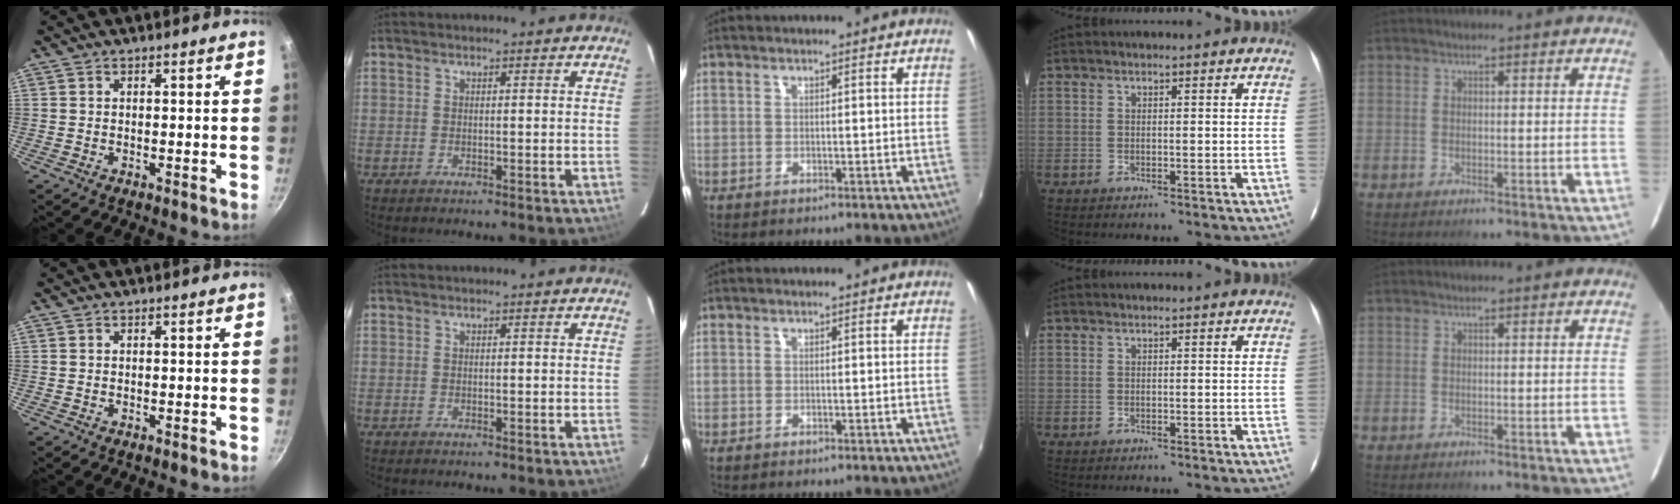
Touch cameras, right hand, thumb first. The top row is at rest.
{}